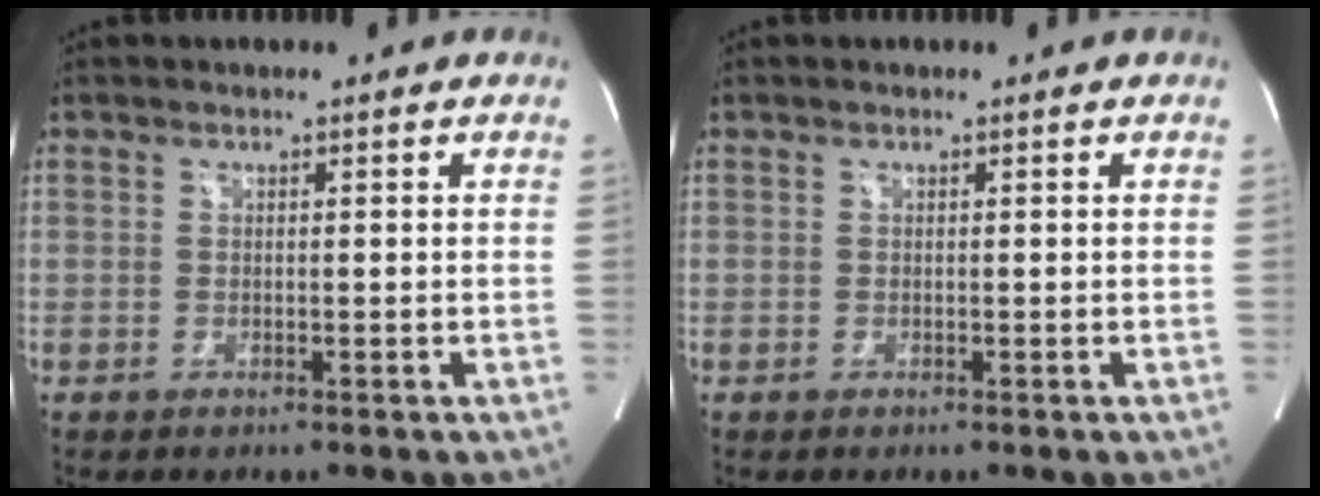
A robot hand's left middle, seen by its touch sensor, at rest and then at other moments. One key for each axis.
{"total": 0.0}